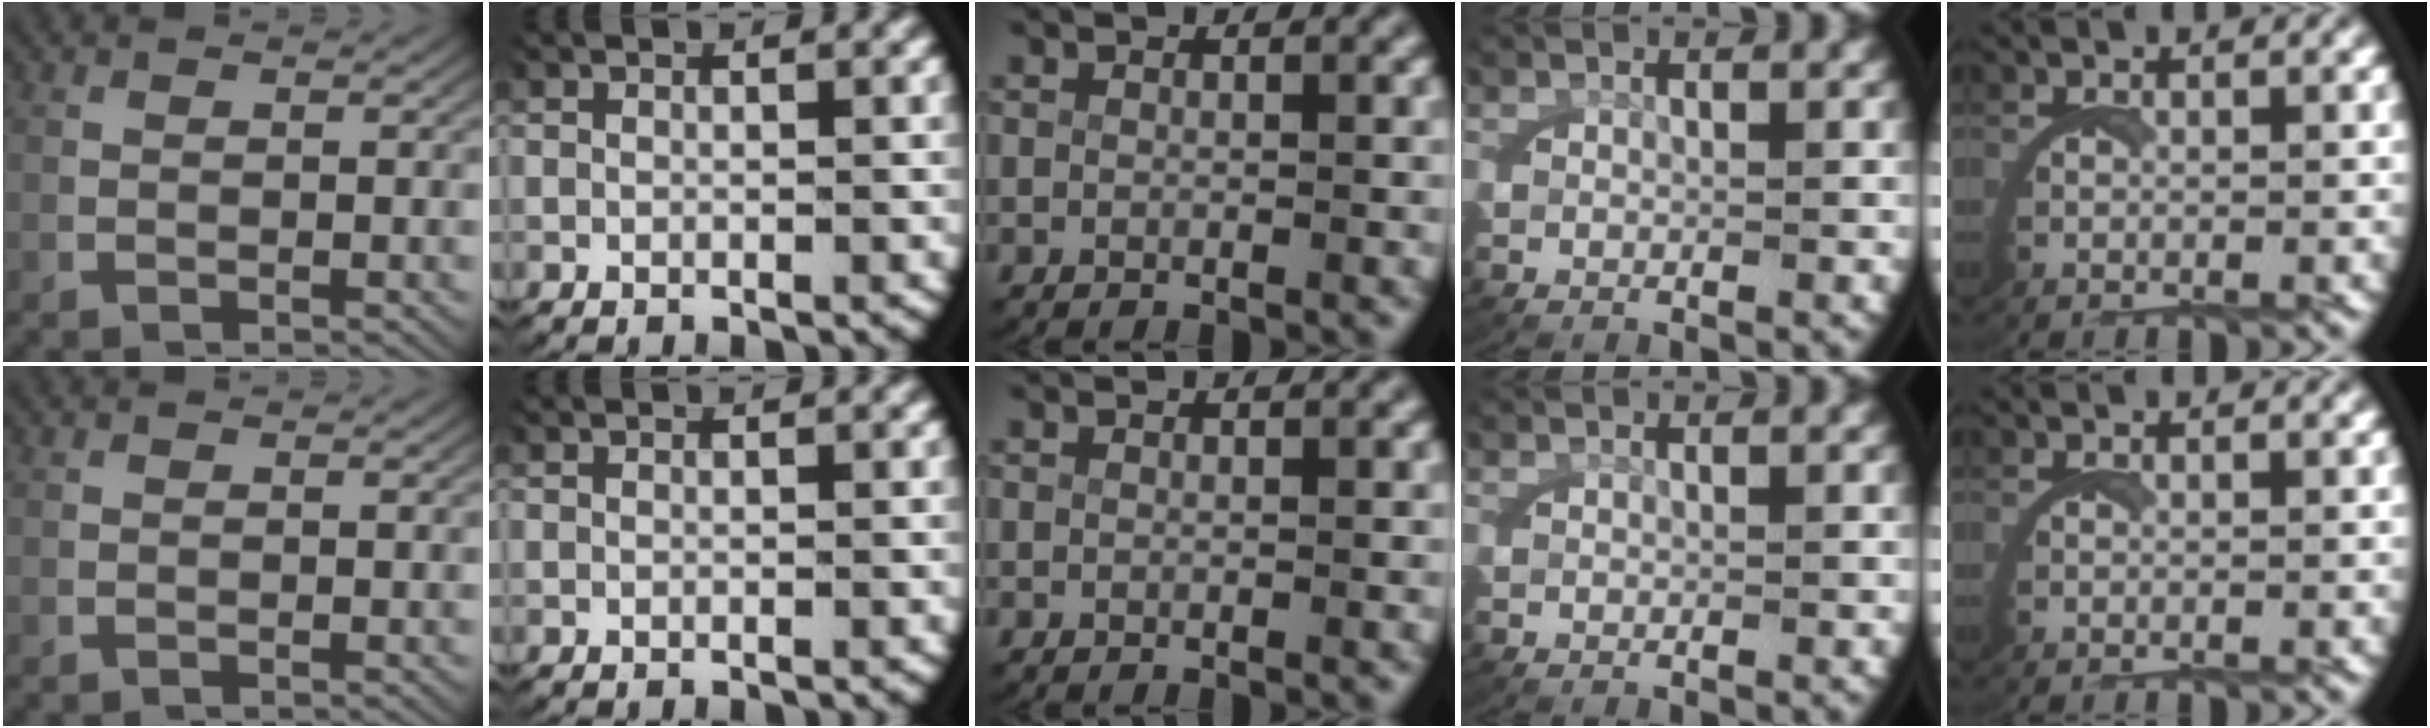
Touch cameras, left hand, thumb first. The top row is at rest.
{}